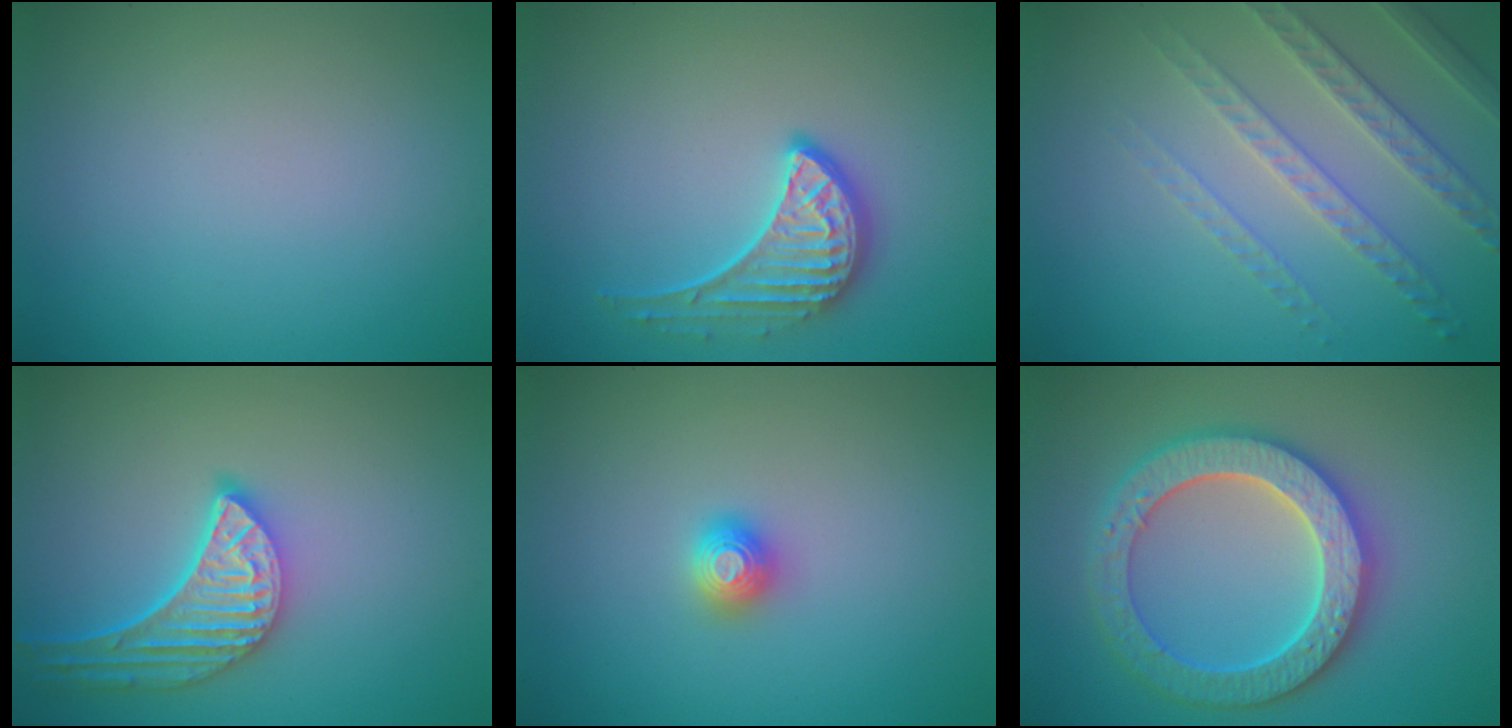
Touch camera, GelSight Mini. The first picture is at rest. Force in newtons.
{"total": 3.5, "press": 3.0, "slide": 1.7}
{"total": 4.6, "press": 3.4, "slide": 3.2}
{"total": 5.3, "press": 4.3, "slide": 3.1}
{"total": 1.3, "press": 1.3, "slide": 0.2}
{"total": 6.4, "press": 6.3, "slide": 1.4}